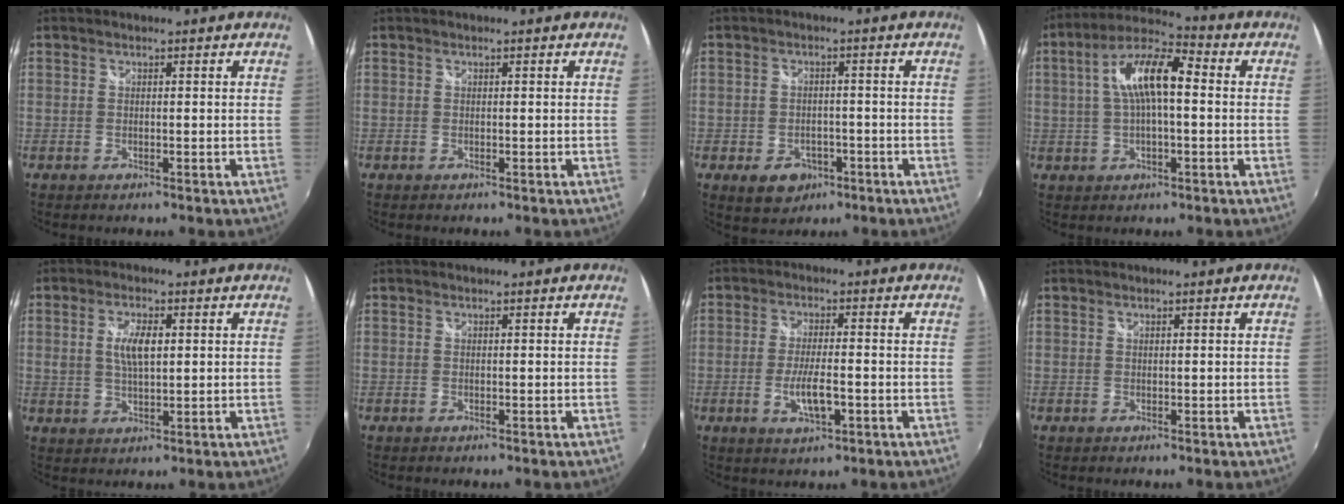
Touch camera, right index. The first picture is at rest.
{"total": 0.0}
{"total": 6.5, "force": [-3.0, 4.9, 3.0], "torque": [-0.068, -0.002, -0.034]}
{"total": 11.5, "force": [1.1, 4.1, 10.7], "torque": [-0.202, 0.024, 0.015]}
{"total": 5.5, "force": [1.2, 2.3, 4.9], "torque": [-0.092, 0.002, 0.022]}
{"total": 0.0}
{"total": 6.3, "force": [-2.0, 1.6, 5.7], "torque": [-0.112, -0.010, -0.033]}
{"total": 0.0}